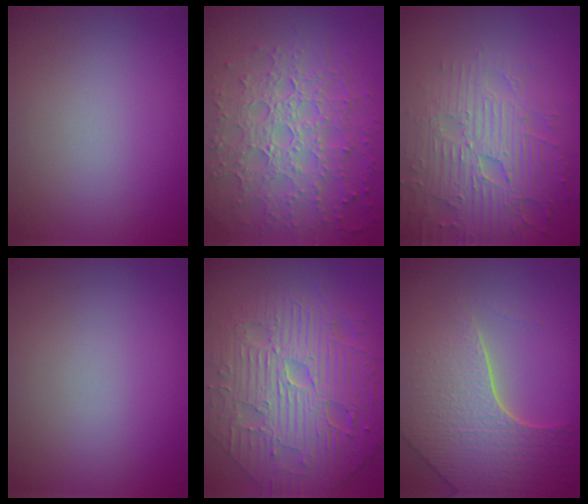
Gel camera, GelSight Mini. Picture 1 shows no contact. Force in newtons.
{"total": 7.7, "press": 5.6, "slide": 5.4}
{"total": 7.1, "press": 5.6, "slide": 4.4}
{"total": 0.0}
{"total": 11.7, "press": 7.8, "slide": 8.7}
{"total": 7.9, "press": 5.7, "slide": 5.5}